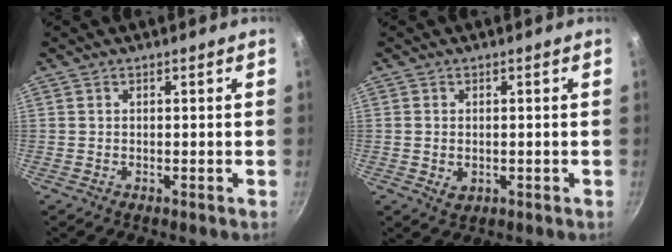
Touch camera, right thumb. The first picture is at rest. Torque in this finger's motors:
{"motor_torque": [-0.68, 0.04, 0.22, 0.40, -0.03]}